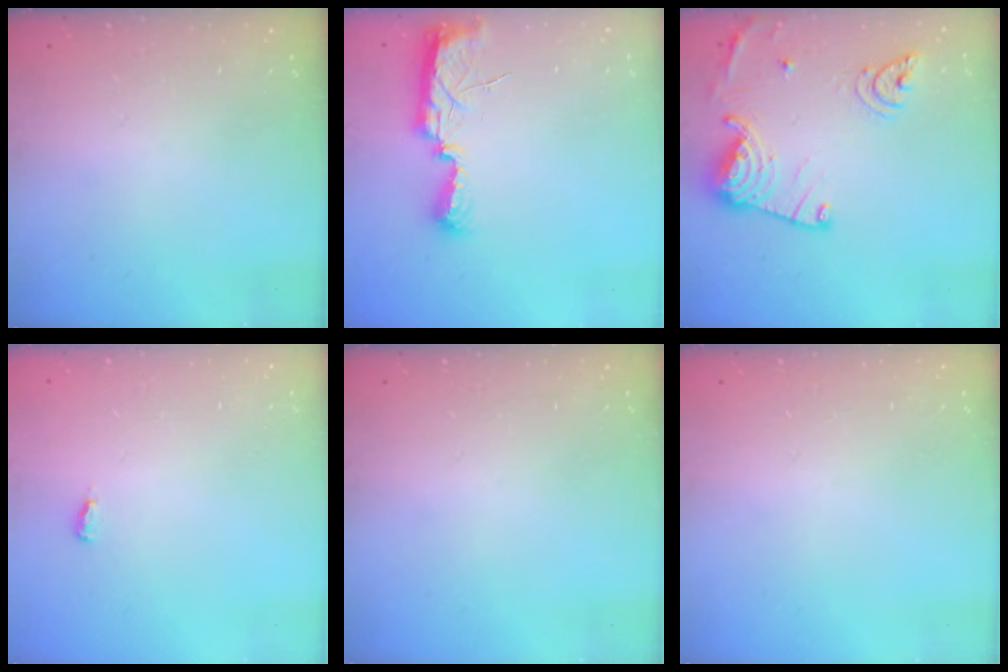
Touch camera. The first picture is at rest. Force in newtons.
{"total": 10.0, "press": 8.9, "slide": 4.5}
{"total": 17.0, "press": 16.9, "slide": 1.7}
{"total": 2.6, "press": 2.4, "slide": 1.0}
{"total": 0.0}
{"total": 0.0}